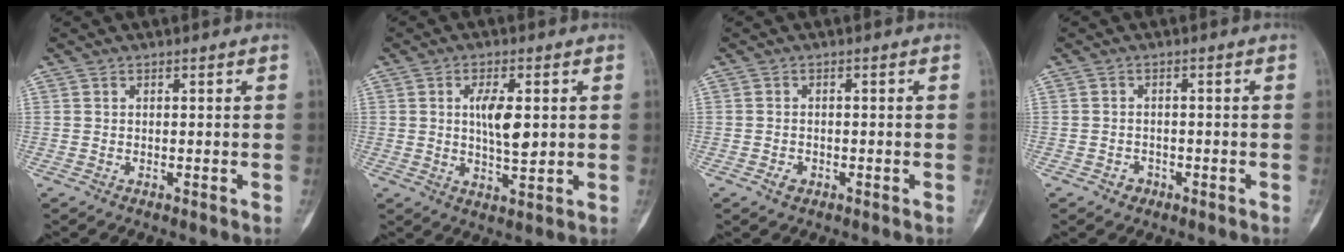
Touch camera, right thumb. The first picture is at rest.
{"total": 7.3, "force": [1.1, 2.9, 6.6], "torque": [-0.107, -0.010, 0.020]}
{"total": 1.6, "force": [-0.8, 1.2, 0.7], "torque": [-0.006, 0.006, -0.011]}
{"total": 1.8, "force": [-1.0, 1.4, 0.4], "torque": [0.003, 0.010, -0.014]}